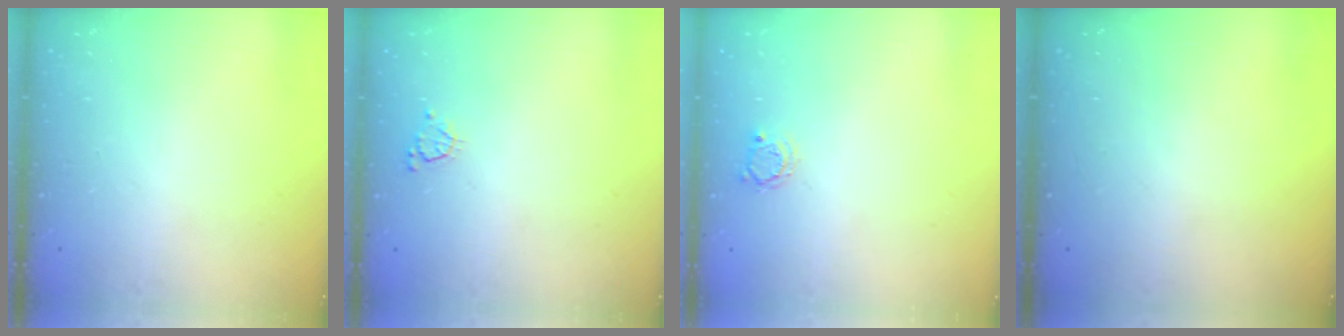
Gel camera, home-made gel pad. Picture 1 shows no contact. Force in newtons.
{"total": 3.9, "press": 3.8, "slide": 0.4}
{"total": 2.8, "press": 2.7, "slide": 0.4}
{"total": 0.0}